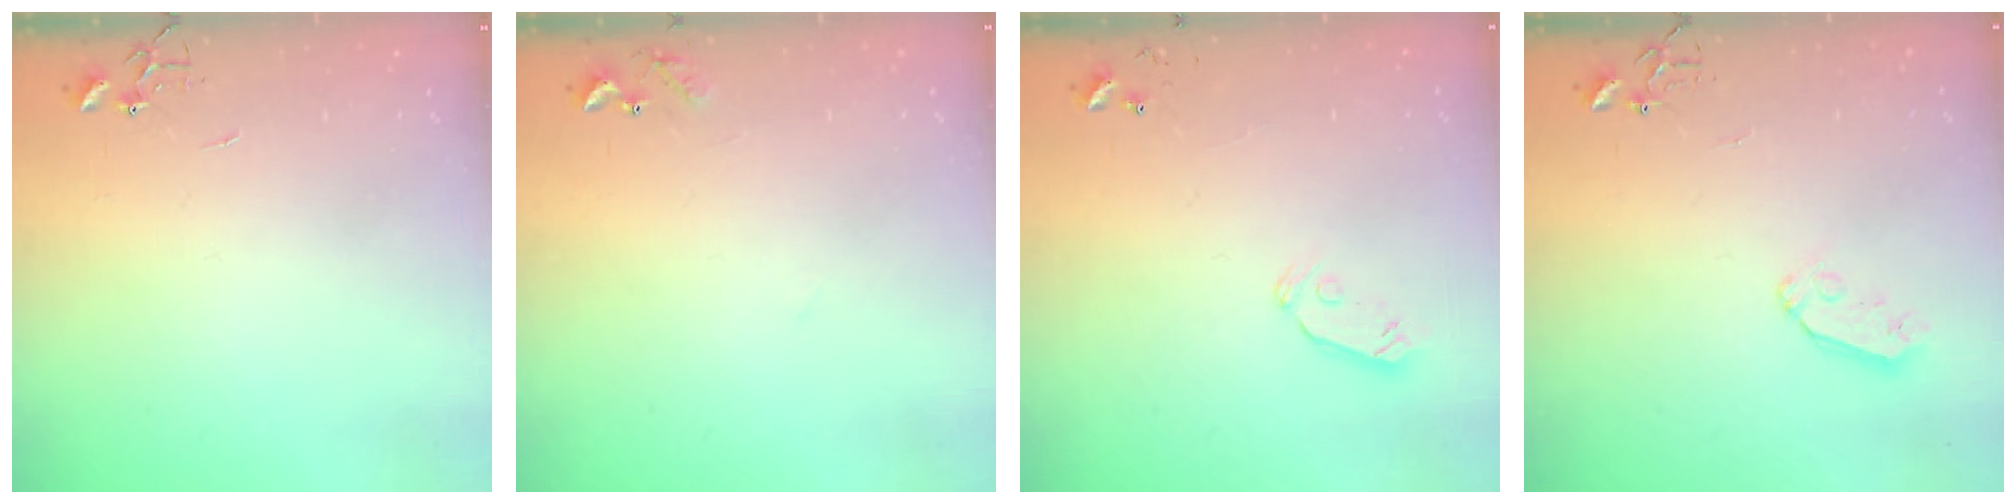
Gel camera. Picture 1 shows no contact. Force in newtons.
{"total": 7.8, "press": 7.8, "slide": 0.5}
{"total": 5.4, "press": 5.3, "slide": 0.9}
{"total": 6.1, "press": 6.0, "slide": 0.4}